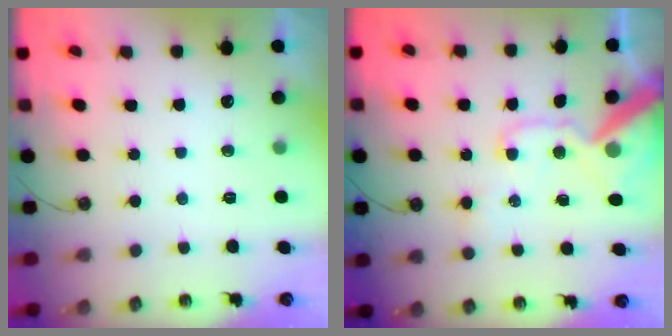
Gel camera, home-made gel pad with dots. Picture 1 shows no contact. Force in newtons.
{"total": 17.0, "press": 16.9, "slide": 2.4}